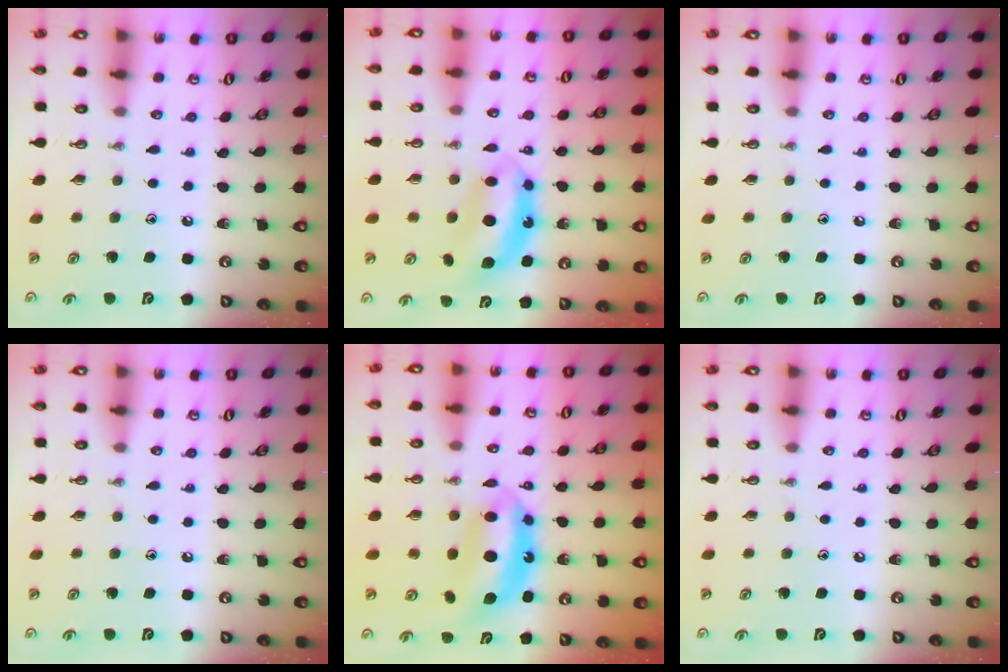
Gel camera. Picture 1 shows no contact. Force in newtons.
{"total": 7.5, "press": 7.5, "slide": 0.3}
{"total": 0.0}
{"total": 0.0}
{"total": 7.5, "press": 7.5, "slide": 0.5}
{"total": 0.0}